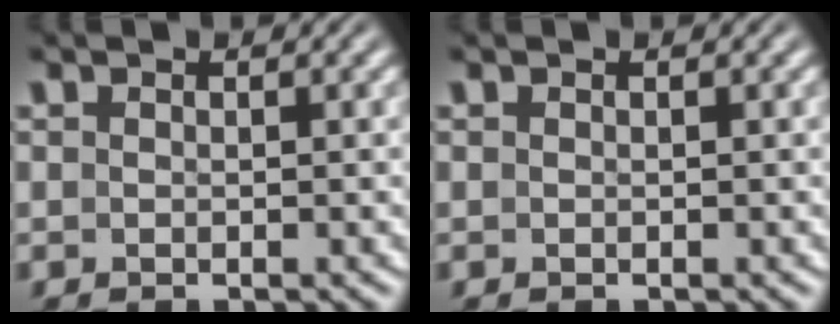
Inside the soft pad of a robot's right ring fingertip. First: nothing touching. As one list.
[{"total": 0.0}]